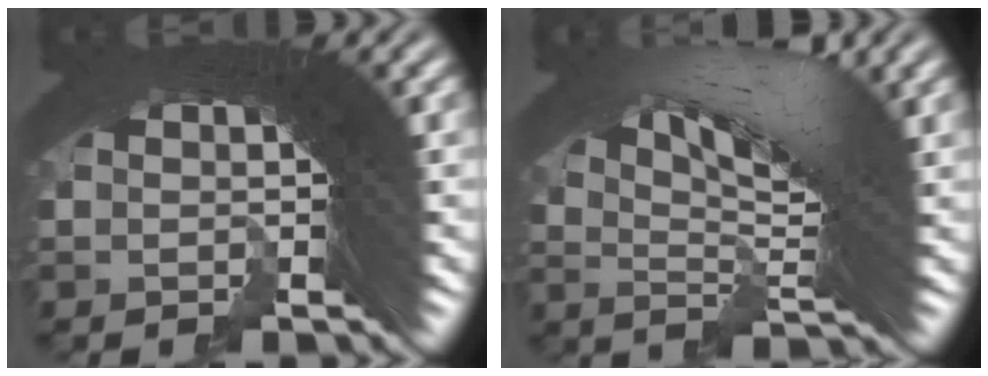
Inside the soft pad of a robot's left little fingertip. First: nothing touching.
{"total": 6.5, "force": [3.0, 0.8, 5.8], "torque": [-0.072, 0.009, 0.049]}